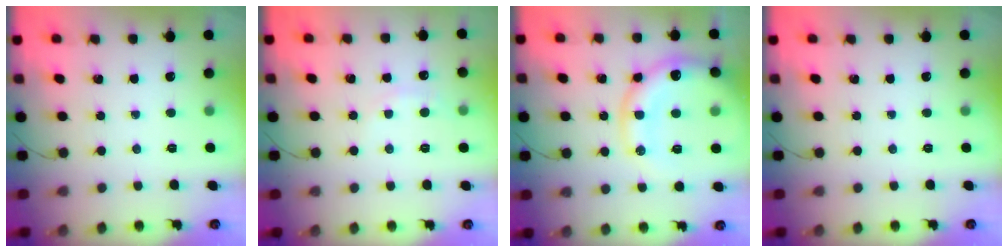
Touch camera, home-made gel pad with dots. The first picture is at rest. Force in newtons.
{"total": 3.6, "press": 3.4, "slide": 1.2}
{"total": 17.6, "press": 17.3, "slide": 3.2}
{"total": 0.0}